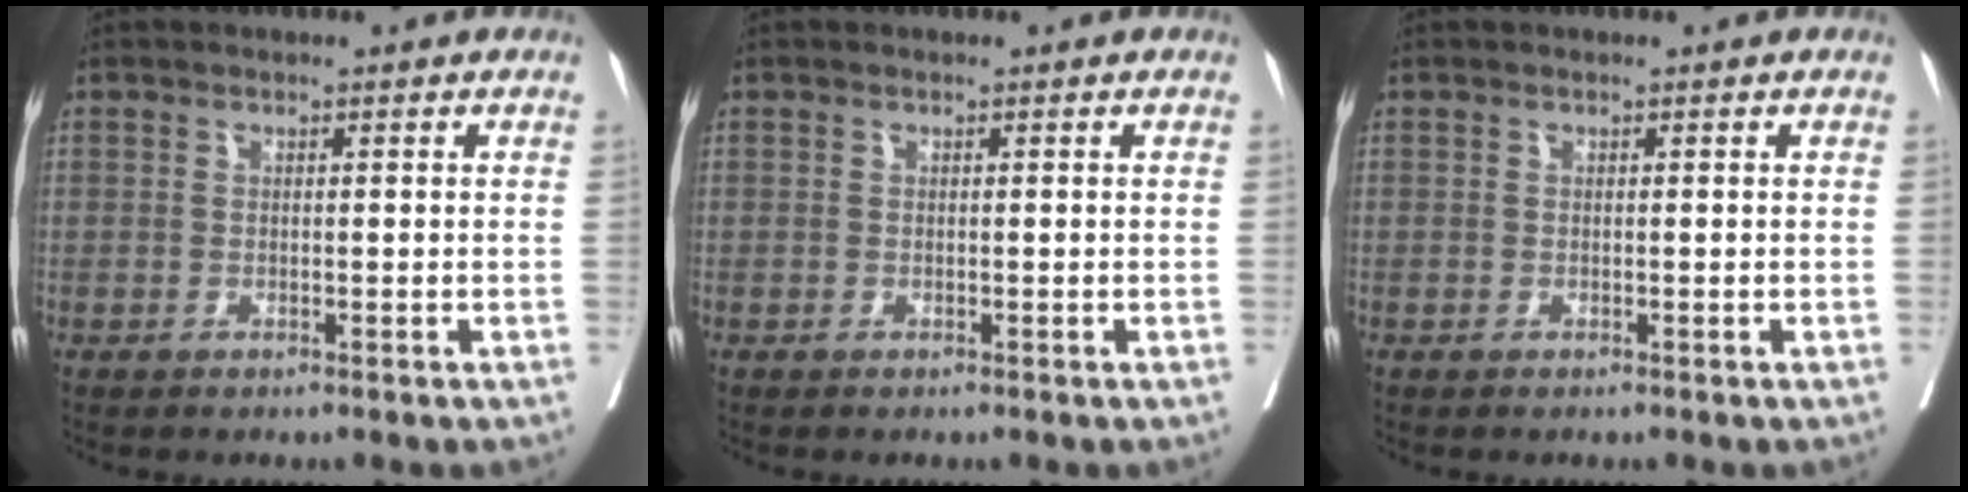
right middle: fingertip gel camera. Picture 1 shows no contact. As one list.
[{"total": 0.0}, {"total": 0.0}]